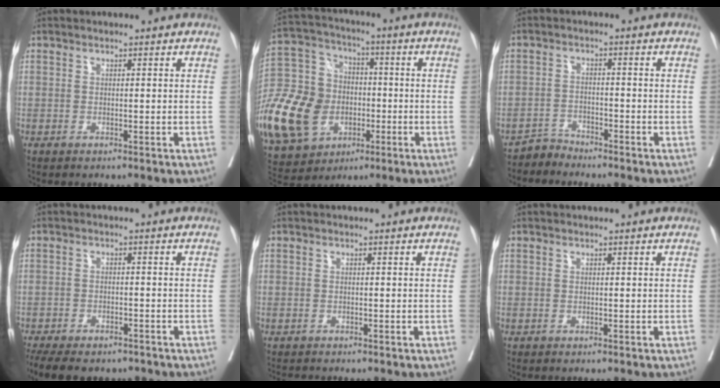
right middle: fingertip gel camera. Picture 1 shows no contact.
{"total": 28.0, "force": [-9.1, 21.5, 15.4], "torque": [-0.444, 0.024, -0.155]}
{"total": 2.5, "force": [-2.3, 0.2, -1.1], "torque": [0.030, -0.008, -0.042]}
{"total": 12.7, "force": [-10.0, 5.2, 5.9], "torque": [-0.127, -0.013, -0.138]}
{"total": 0.7, "force": [-0.7, 0.1, -0.1], "torque": [-0.002, -0.004, -0.011]}
{"total": 0.0}